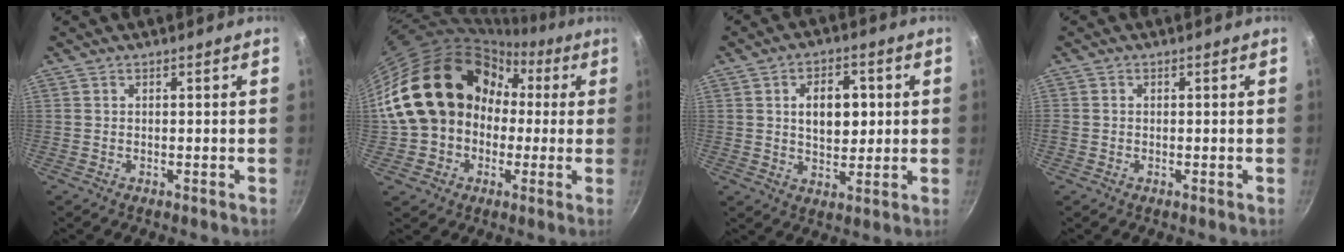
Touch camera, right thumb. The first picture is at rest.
{"total": 20.8, "force": [1.0, 17.2, 11.6], "torque": [-0.182, 0.064, 0.021]}
{"total": 9.2, "force": [1.6, 5.8, 6.9], "torque": [-0.078, 0.000, 0.024]}
{"total": 1.0, "force": [-0.2, 0.9, 0.3], "torque": [-0.006, 0.001, -0.005]}